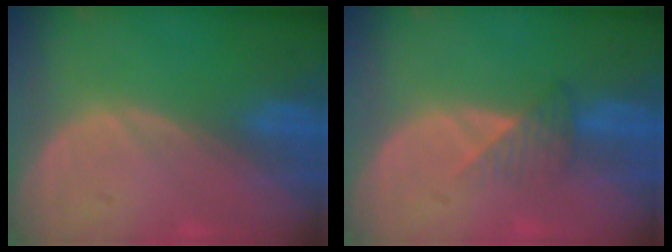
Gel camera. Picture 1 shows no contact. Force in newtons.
{"total": 3.3, "press": 3.0, "slide": 1.5}